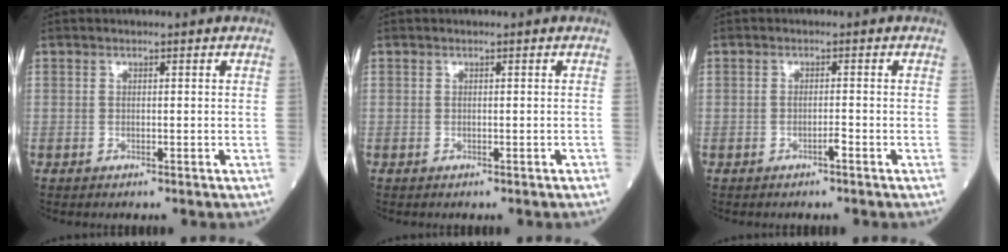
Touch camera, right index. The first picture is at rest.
{"total": 0.0}
{"total": 1.1, "force": [-0.7, 0.0, 0.9], "torque": [-0.017, 0.001, -0.012]}